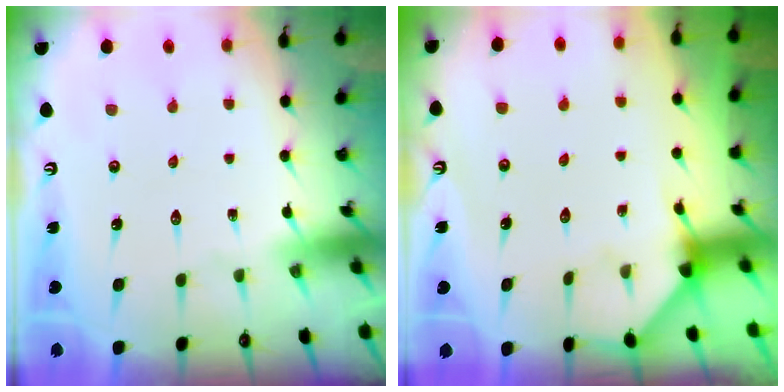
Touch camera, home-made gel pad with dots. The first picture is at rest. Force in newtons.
{"total": 2.5, "press": 2.5, "slide": 0.4}